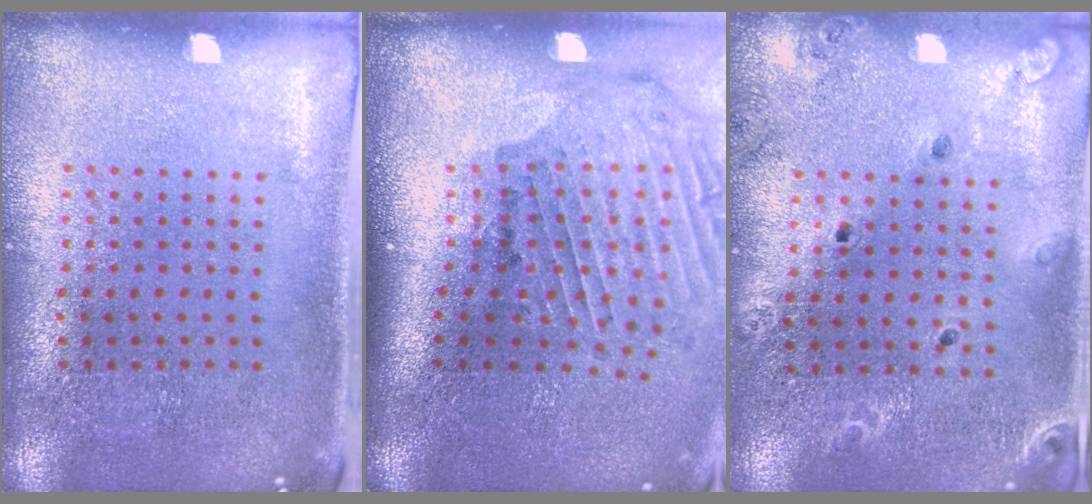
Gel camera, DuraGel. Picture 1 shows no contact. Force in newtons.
{"total": 2.0, "press": 1.7, "slide": 1.1}
{"total": 1.5, "press": 1.4, "slide": 0.2}